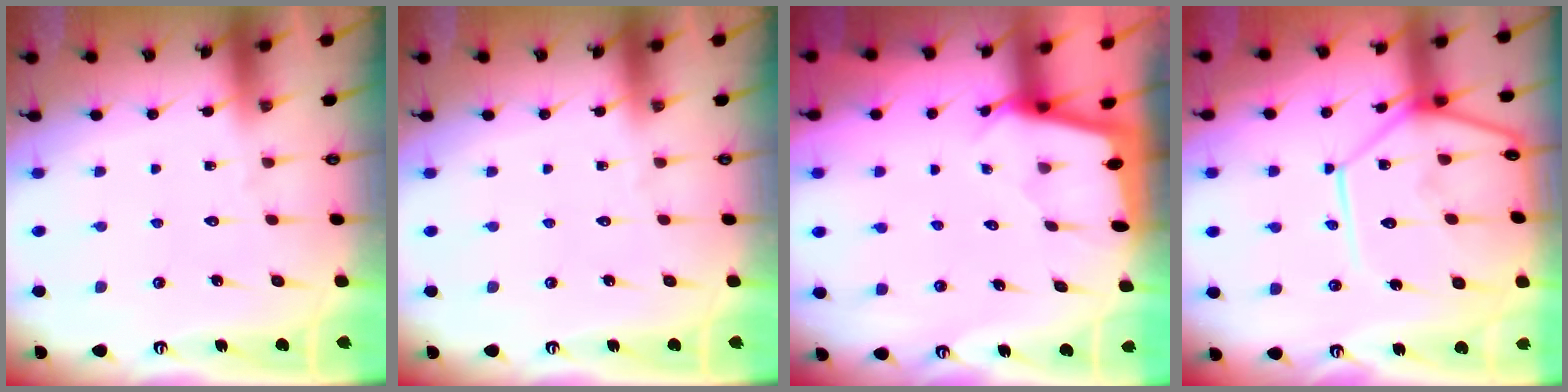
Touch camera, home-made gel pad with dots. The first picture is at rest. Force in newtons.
{"total": 0.0}
{"total": 1.8, "press": 1.8, "slide": 0.3}
{"total": 16.3, "press": 16.2, "slide": 1.4}